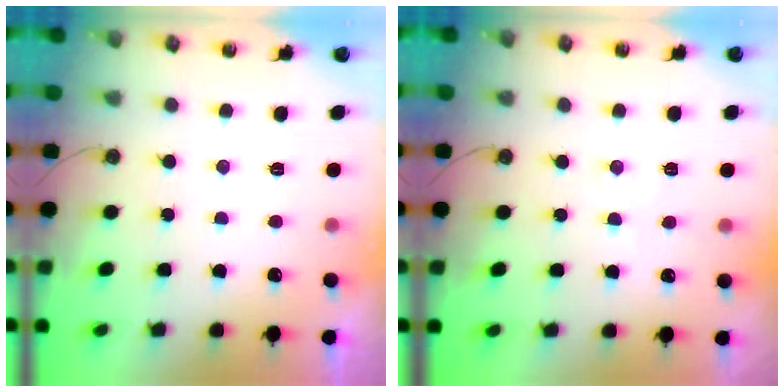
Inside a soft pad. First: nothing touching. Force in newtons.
{"total": 3.2, "press": 3.2, "slide": 0.5}